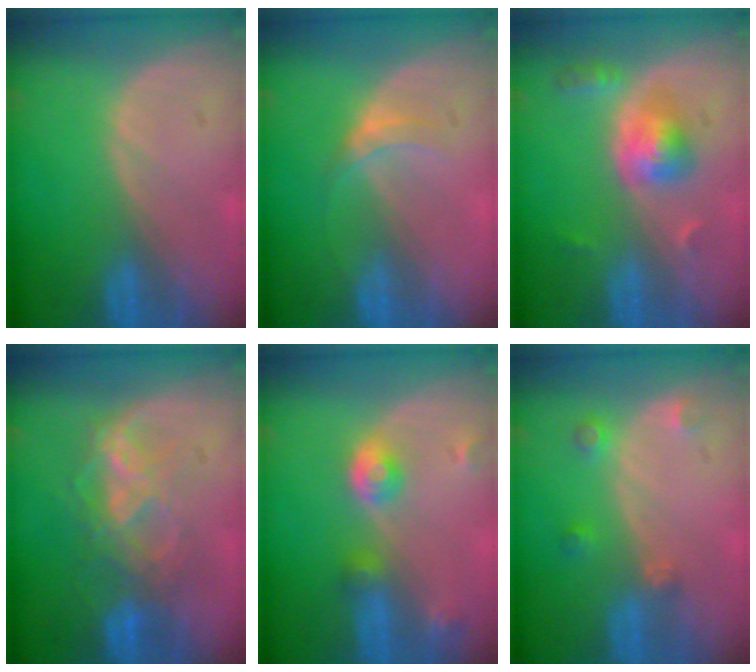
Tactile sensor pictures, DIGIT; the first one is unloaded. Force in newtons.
{"total": 2.9, "press": 2.5, "slide": 1.5}
{"total": 5.2, "press": 4.9, "slide": 1.8}
{"total": 6.9, "press": 6.6, "slide": 1.9}
{"total": 4.6, "press": 4.2, "slide": 1.9}
{"total": 2.6, "press": 2.5, "slide": 0.5}